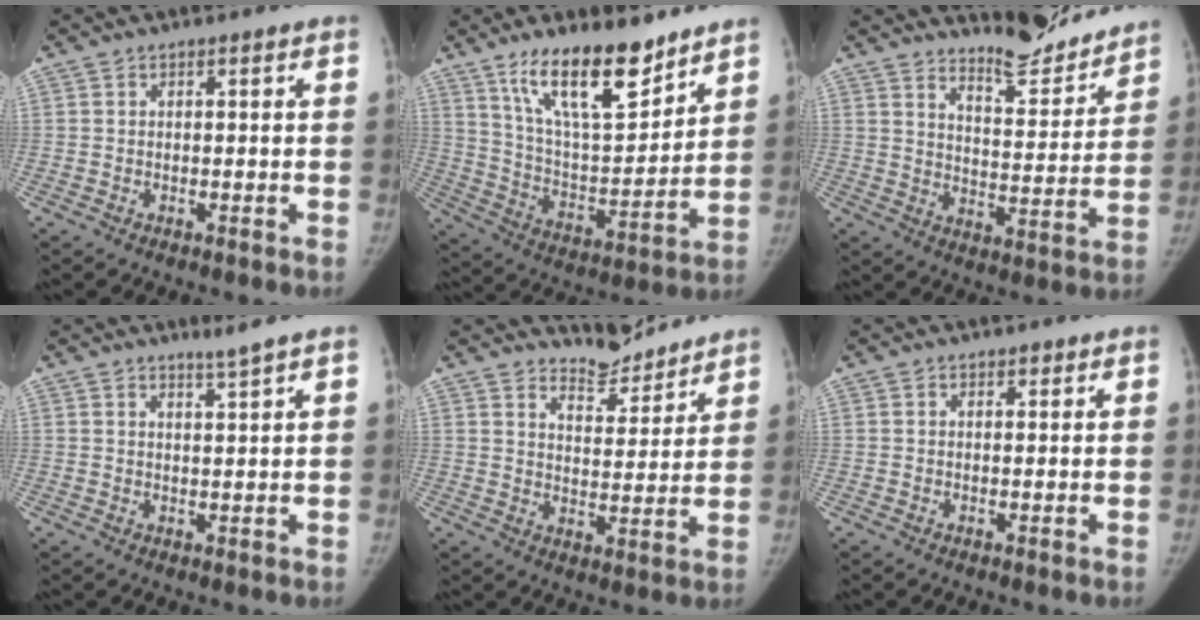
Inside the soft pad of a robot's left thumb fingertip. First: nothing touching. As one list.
[{"total": 19.4, "force": [13.7, 6.9, 11.9], "torque": [-0.153, -0.088, 0.238]}, {"total": 11.6, "force": [11.1, 2.0, 2.7], "torque": [-0.015, -0.093, 0.166]}, {"total": 2.1, "force": [1.8, -0.7, 0.7], "torque": [-0.012, -0.022, 0.033]}, {"total": 7.1, "force": [6.9, 1.6, 0.1], "torque": [0.021, -0.063, 0.116]}, {"total": 0.8, "force": [0.6, 0.5, 0.3], "torque": [0.003, -0.004, 0.004]}]